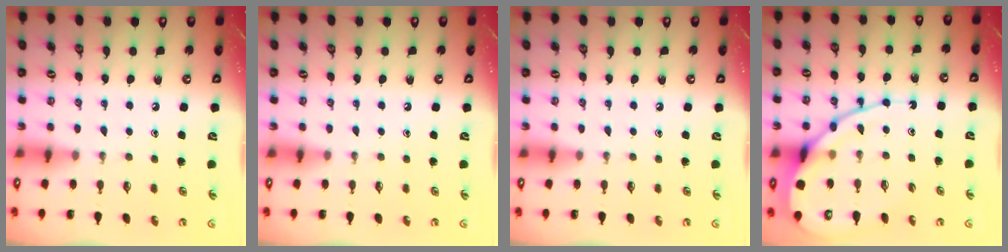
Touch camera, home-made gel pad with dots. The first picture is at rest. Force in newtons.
{"total": 0.0}
{"total": 0.0}
{"total": 14.1, "press": 14.0, "slide": 1.3}